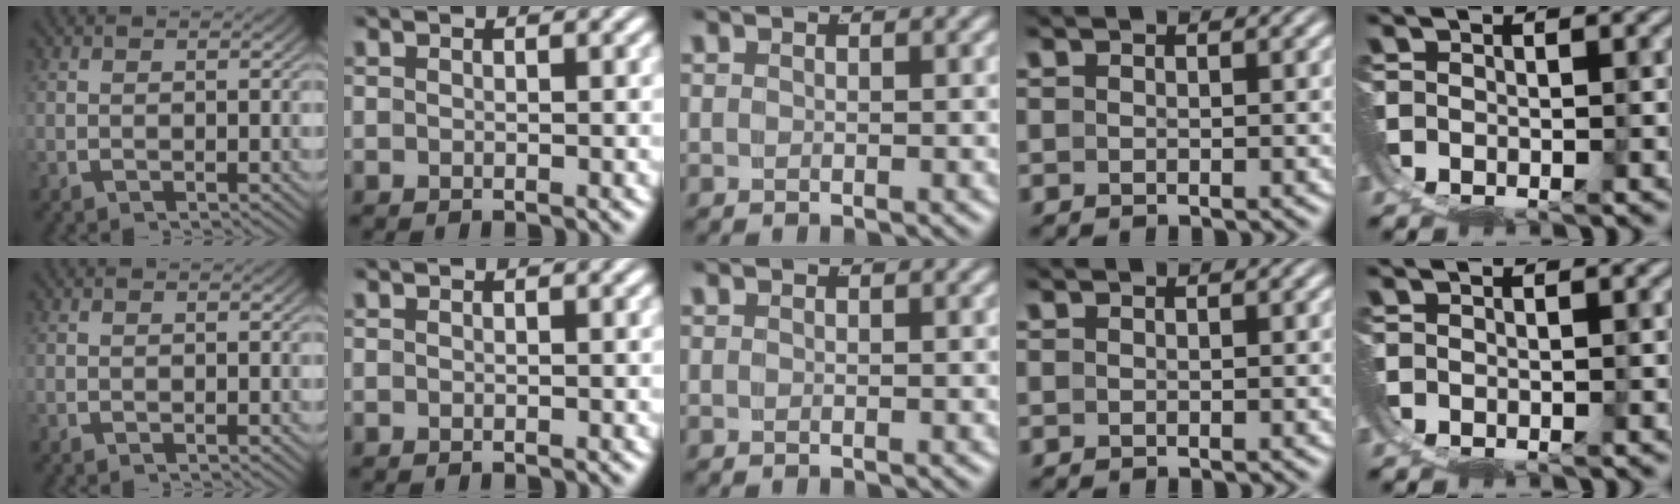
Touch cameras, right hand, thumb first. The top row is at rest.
{}